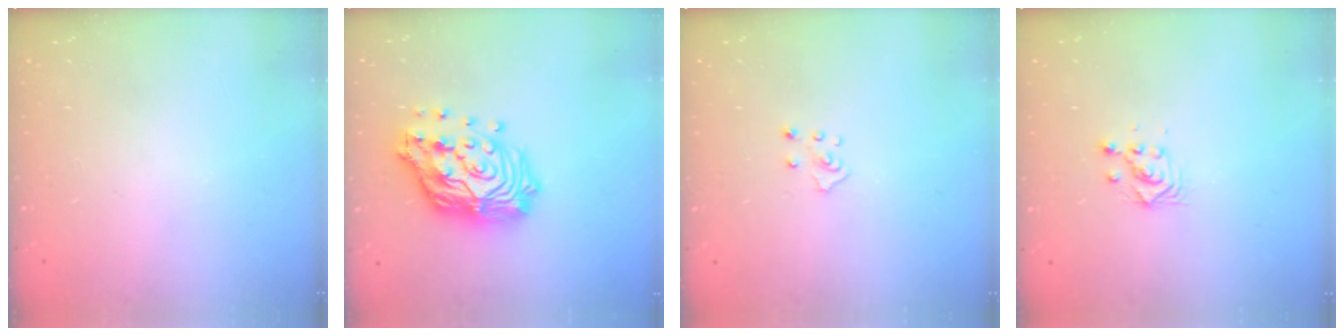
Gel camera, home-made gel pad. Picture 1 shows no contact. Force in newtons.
{"total": 19.3, "press": 19.2, "slide": 2.1}
{"total": 2.7, "press": 2.7, "slide": 0.2}
{"total": 3.0, "press": 3.0, "slide": 0.1}